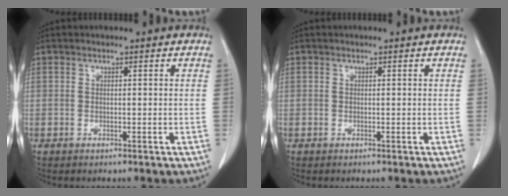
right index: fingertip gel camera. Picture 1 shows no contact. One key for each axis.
{"total": 0.0}